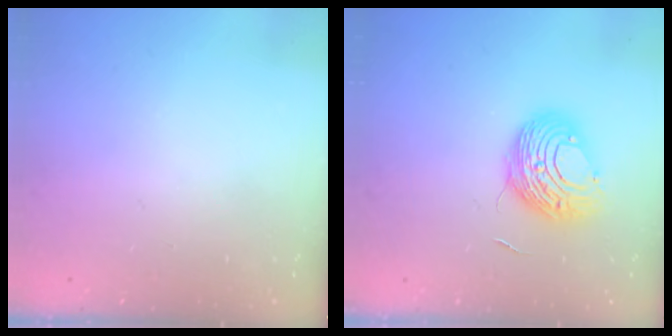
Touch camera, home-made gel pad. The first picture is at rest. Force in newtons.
{"total": 10.4, "press": 10.4, "slide": 0.5}